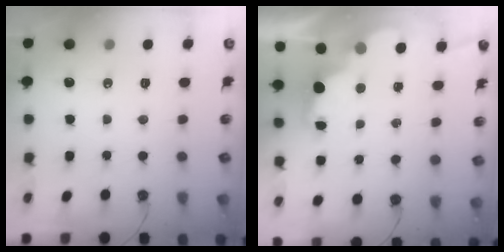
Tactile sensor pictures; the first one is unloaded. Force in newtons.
{"total": 2.6, "press": 2.4, "slide": 0.8}